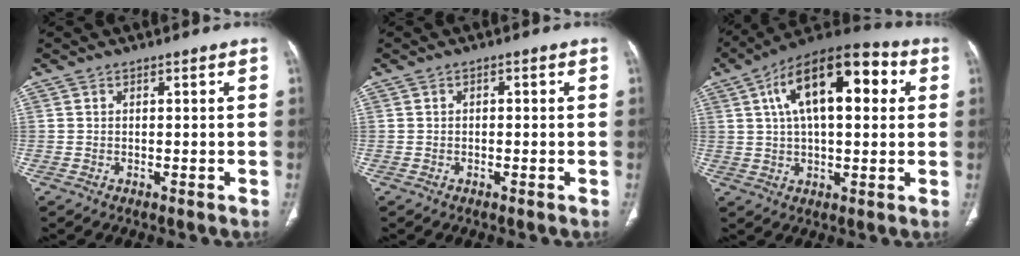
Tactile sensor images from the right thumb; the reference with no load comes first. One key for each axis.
{"total": 0.7, "fx": -0.1, "fy": 0.6, "fz": 0.5, "tx": -0.003, "ty": 0.003, "tz": -0.006}
{"total": 19.4, "fx": 5.4, "fy": 9.0, "fz": 16.3, "tx": -0.242, "ty": 0.023, "tz": 0.075}